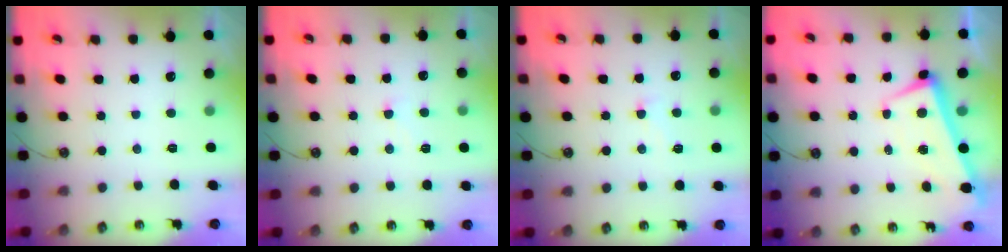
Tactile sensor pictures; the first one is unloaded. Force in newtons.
{"total": 2.7, "press": 2.7, "slide": 0.4}
{"total": 0.7, "press": 0.6, "slide": 0.4}
{"total": 2.1, "press": 1.9, "slide": 0.8}